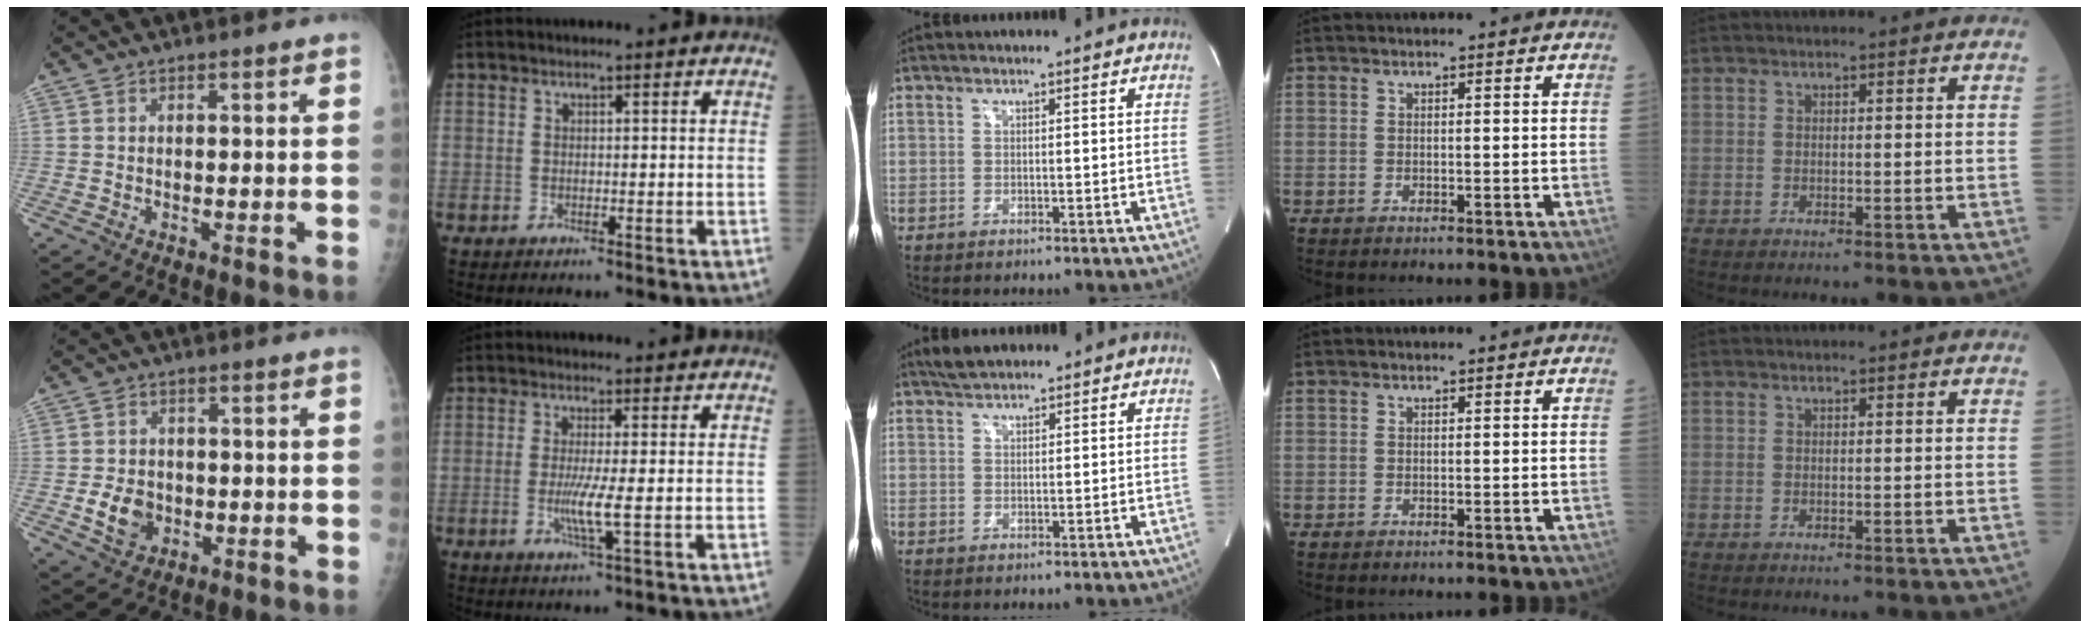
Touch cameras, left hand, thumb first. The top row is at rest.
{"thumb": {"total": 6.2, "force": [-1.5, 4.9, 3.5], "torque": [-0.046, 0.005, -0.020]}, "index": {"total": 3.9, "force": [-0.6, -0.5, 3.8], "torque": [-0.087, -0.011, -0.012]}, "middle": {"total": 2.9, "force": [2.6, 1.0, 0.9], "torque": [-0.023, 0.012, 0.045]}}